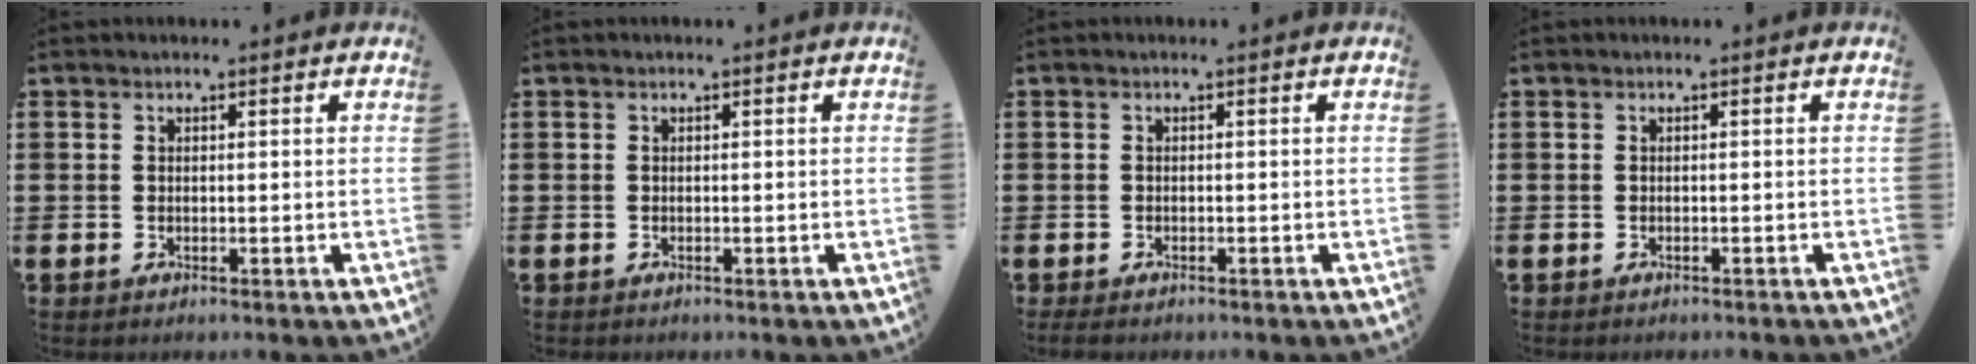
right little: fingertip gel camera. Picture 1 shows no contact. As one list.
[{"total": 0.0}, {"total": 0.7, "force": [-0.4, 0.3, 0.4], "torque": [-0.010, 0.001, -0.010]}, {"total": 0.0}]